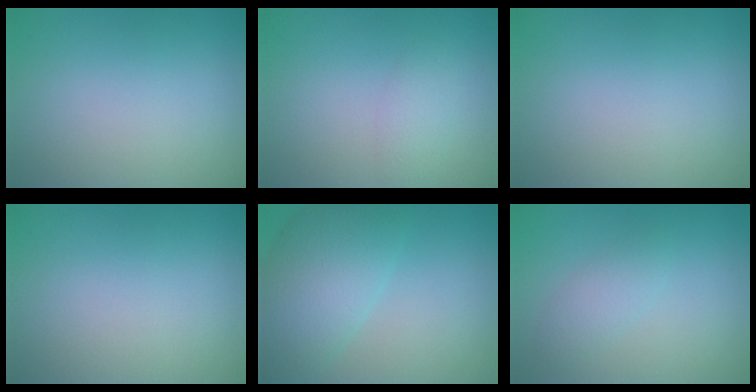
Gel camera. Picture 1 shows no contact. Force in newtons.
{"total": 1.6, "press": 1.6, "slide": 0.1}
{"total": 0.0}
{"total": 0.0}
{"total": 7.4, "press": 7.4, "slide": 0.1}
{"total": 1.8, "press": 1.8, "slide": 0.1}